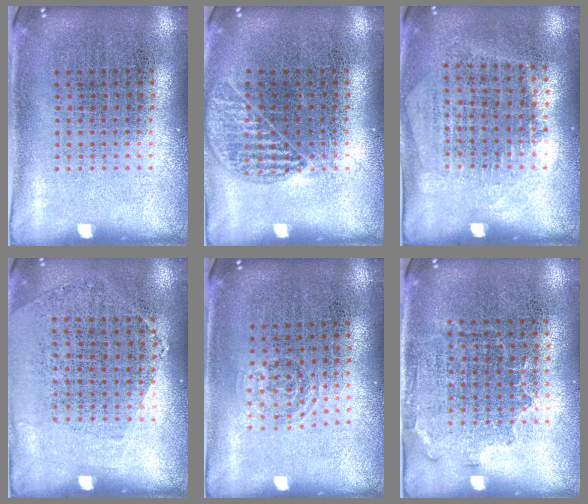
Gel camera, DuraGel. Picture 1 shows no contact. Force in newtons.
{"total": 1.0, "press": 1.0, "slide": 0.3}
{"total": 1.2, "press": 1.1, "slide": 0.5}
{"total": 1.1, "press": 0.9, "slide": 0.7}
{"total": 0.7, "press": 0.5, "slide": 0.5}
{"total": 1.4, "press": 1.1, "slide": 0.9}